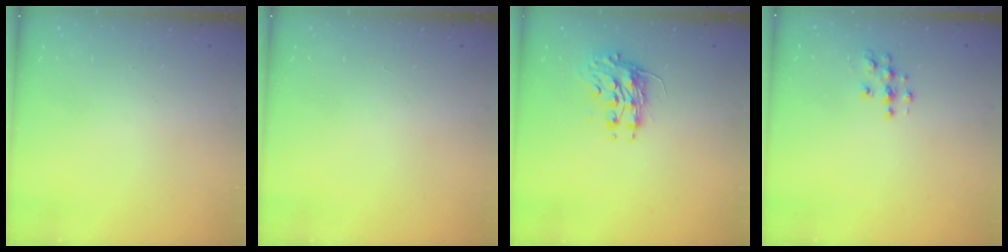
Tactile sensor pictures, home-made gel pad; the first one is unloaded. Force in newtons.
{"total": 0.0}
{"total": 8.4, "press": 8.4, "slide": 0.3}
{"total": 5.8, "press": 5.8, "slide": 0.2}